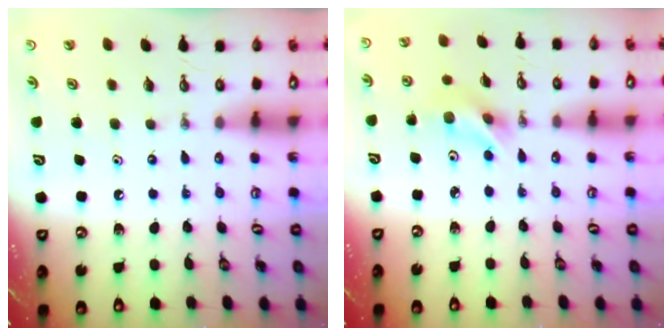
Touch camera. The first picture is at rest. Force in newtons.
{"total": 6.7, "press": 5.0, "slide": 4.4}